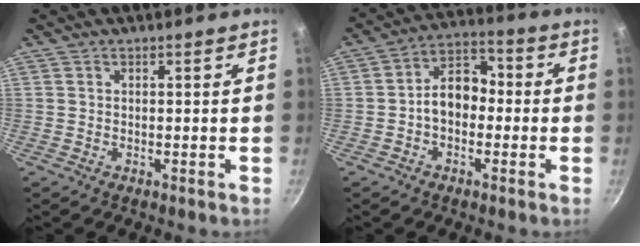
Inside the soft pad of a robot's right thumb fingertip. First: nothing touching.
{"total": 8.8, "force": [-1.2, 6.3, 5.9], "torque": [-0.055, 0.038, -0.037]}